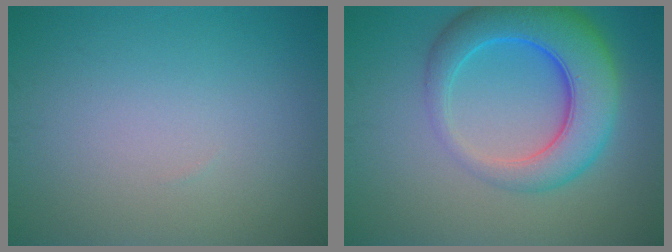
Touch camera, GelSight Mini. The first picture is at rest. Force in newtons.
{"total": 8.0, "press": 8.0, "slide": 0.3}